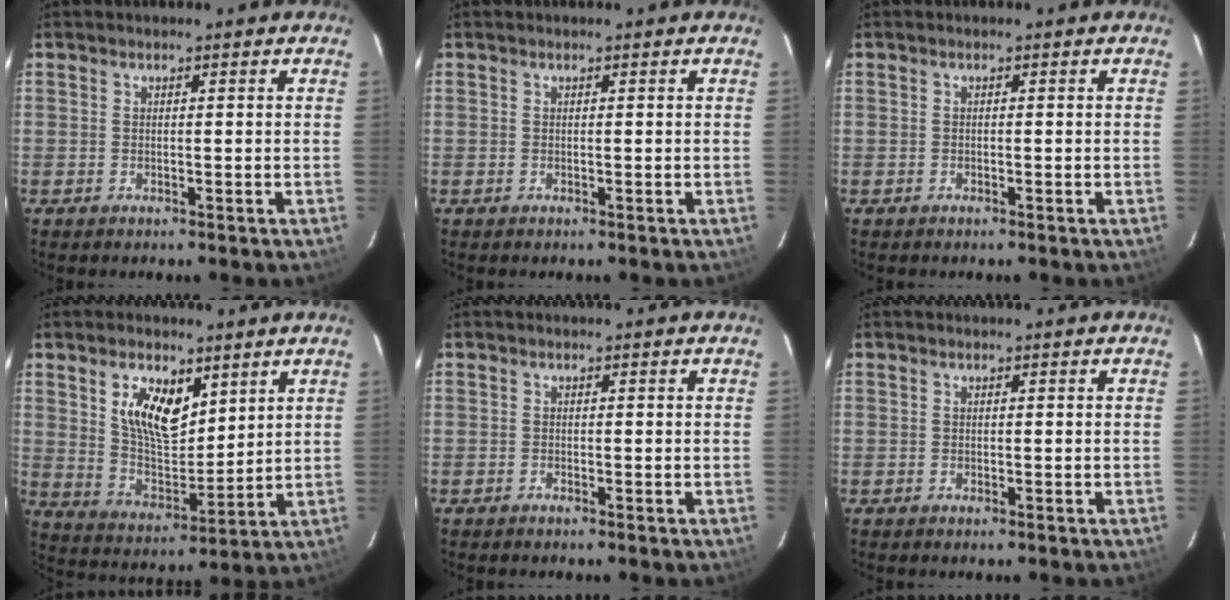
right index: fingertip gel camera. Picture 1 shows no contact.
{"total": 0.0}
{"total": 0.6, "force": [-0.4, 0.4, 0.3], "torque": [-0.006, -0.001, -0.007]}
{"total": 11.5, "force": [5.6, 5.9, 8.1], "torque": [-0.147, 0.006, 0.115]}
{"total": 0.9, "force": [-0.8, 0.3, 0.3], "torque": [-0.011, 0.001, -0.015]}
{"total": 0.7, "force": [-0.4, 0.3, 0.4], "torque": [-0.006, -0.002, -0.007]}